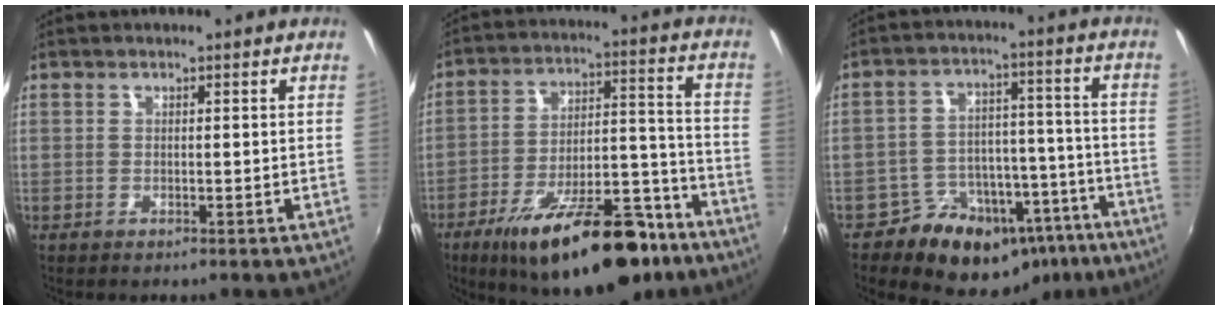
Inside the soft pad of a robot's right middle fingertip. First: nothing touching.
{"total": 24.3, "force": [-16.9, 8.4, 15.4], "torque": [-0.242, -0.002, -0.240]}
{"total": 17.2, "force": [-11.2, 11.2, 6.7], "torque": [-0.120, 0.040, -0.133]}